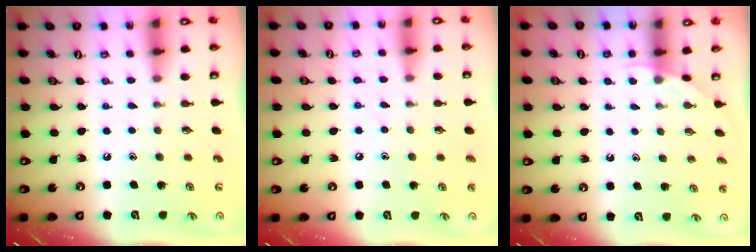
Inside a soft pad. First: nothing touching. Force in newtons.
{"total": 5.7, "press": 5.7, "slide": 0.7}
{"total": 2.5, "press": 2.5, "slide": 0.2}